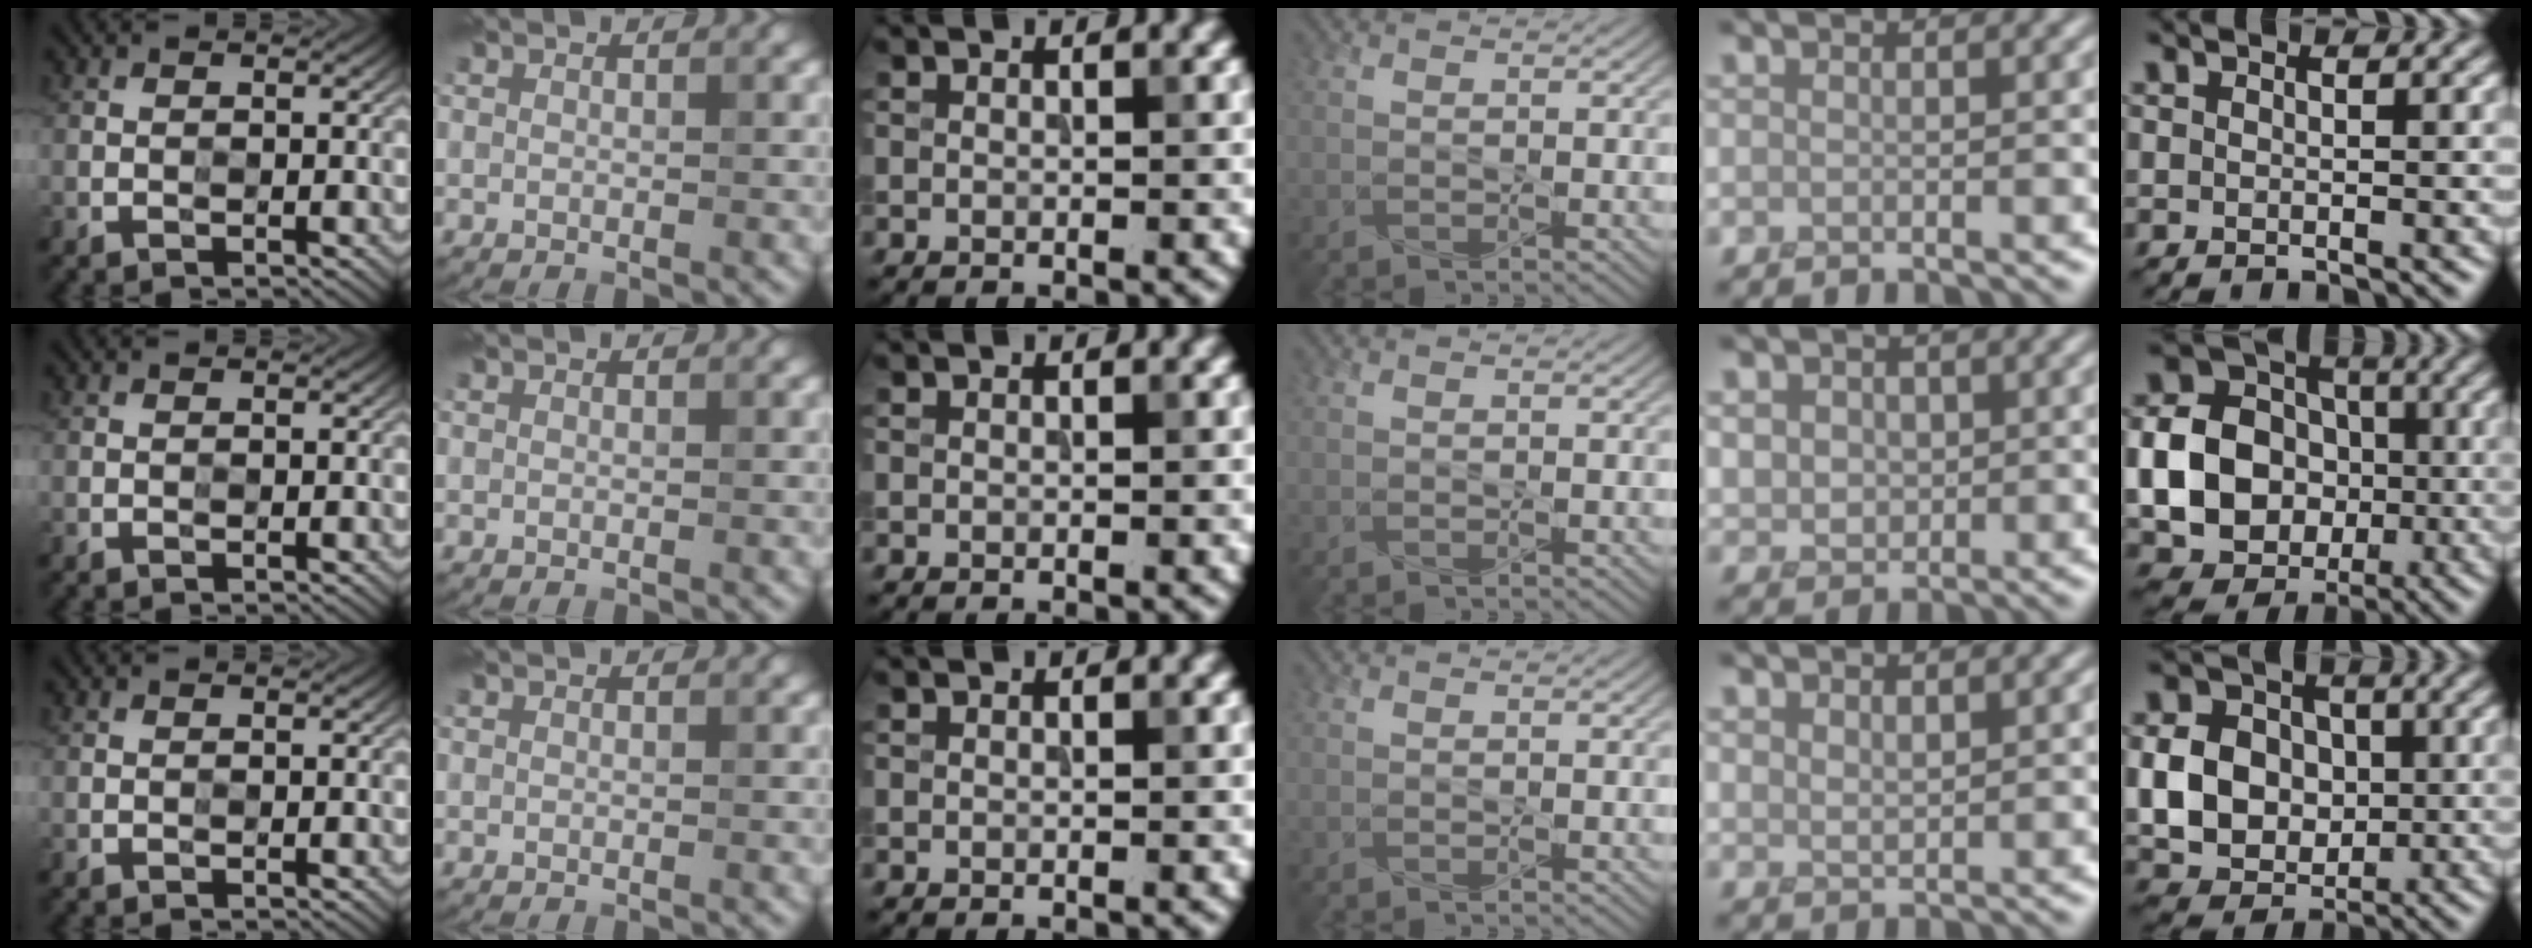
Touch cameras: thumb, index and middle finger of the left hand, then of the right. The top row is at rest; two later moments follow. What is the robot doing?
{"motion": "press", "object": "gel pad"}